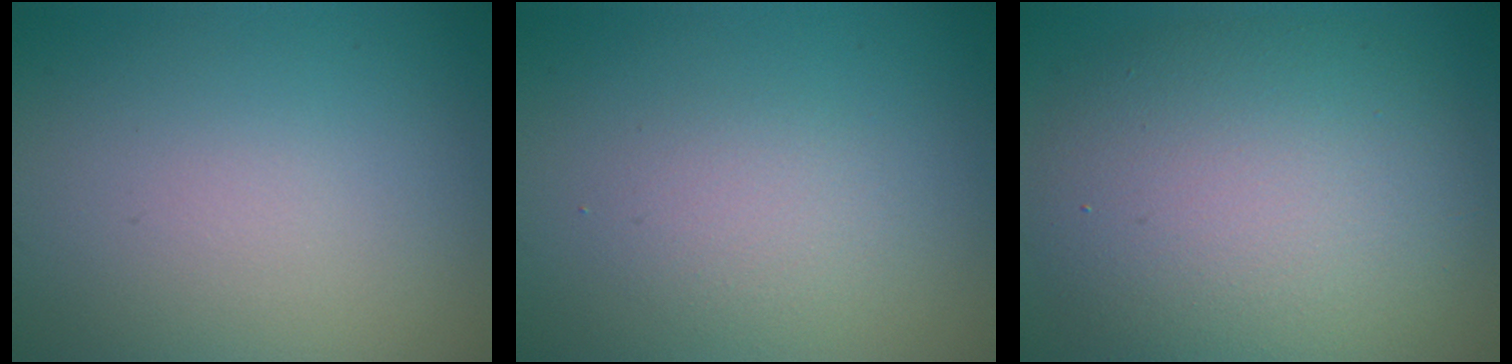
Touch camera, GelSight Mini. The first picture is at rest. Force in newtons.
{"total": 1.8, "press": 1.8, "slide": 0.0}
{"total": 9.7, "press": 9.7, "slide": 0.7}